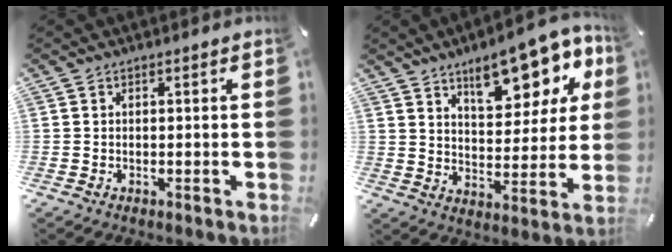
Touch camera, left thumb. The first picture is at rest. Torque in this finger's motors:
{"motor_torque": [2.49, 2.52, 1.40, -1.36, 0.17]}